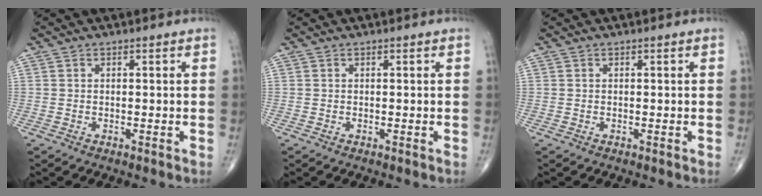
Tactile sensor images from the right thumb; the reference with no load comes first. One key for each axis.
{"total": 0.0}
{"total": 0.0}